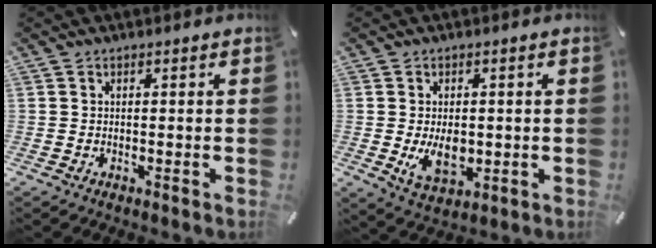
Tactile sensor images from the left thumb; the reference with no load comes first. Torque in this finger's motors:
{"motor_torque": [0.68, 0.68, 0.27, -0.05, 0.06]}